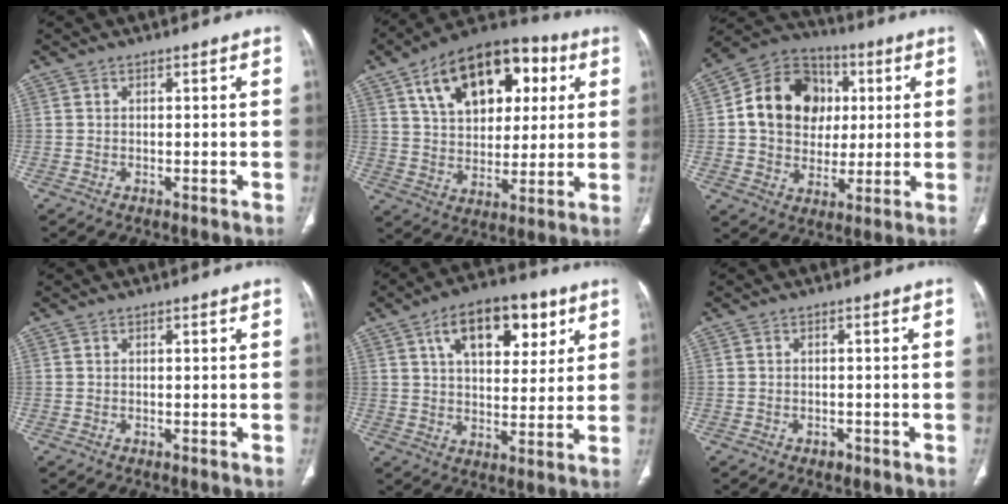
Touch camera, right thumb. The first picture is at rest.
{"total": 21.7, "force": [8.1, 13.3, 15.2], "torque": [-0.198, 0.001, 0.128]}
{"total": 16.8, "force": [2.7, 14.0, 8.9], "torque": [-0.117, 0.015, 0.044]}
{"total": 0.0}
{"total": 15.4, "force": [6.9, 8.3, 11.0], "torque": [-0.128, -0.011, 0.110]}
{"total": 1.4, "force": [-0.8, 1.0, 0.6], "torque": [-0.009, 0.004, -0.010]}